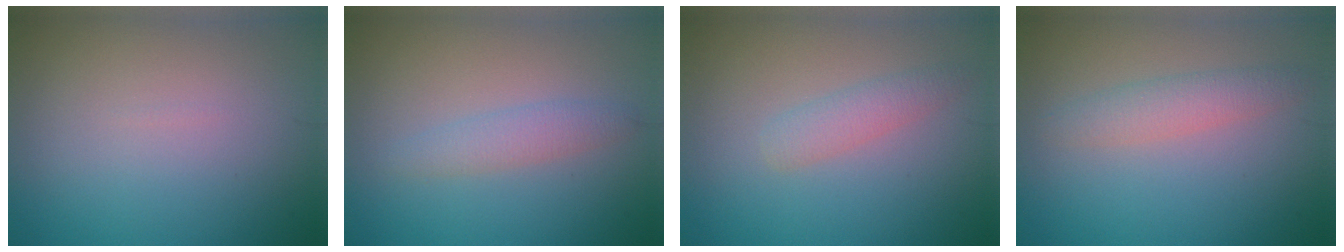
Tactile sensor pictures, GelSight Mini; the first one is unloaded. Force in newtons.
{"total": 1.8, "press": 1.8, "slide": 0.1}
{"total": 1.9, "press": 1.9, "slide": 0.1}
{"total": 2.4, "press": 2.4, "slide": 0.0}